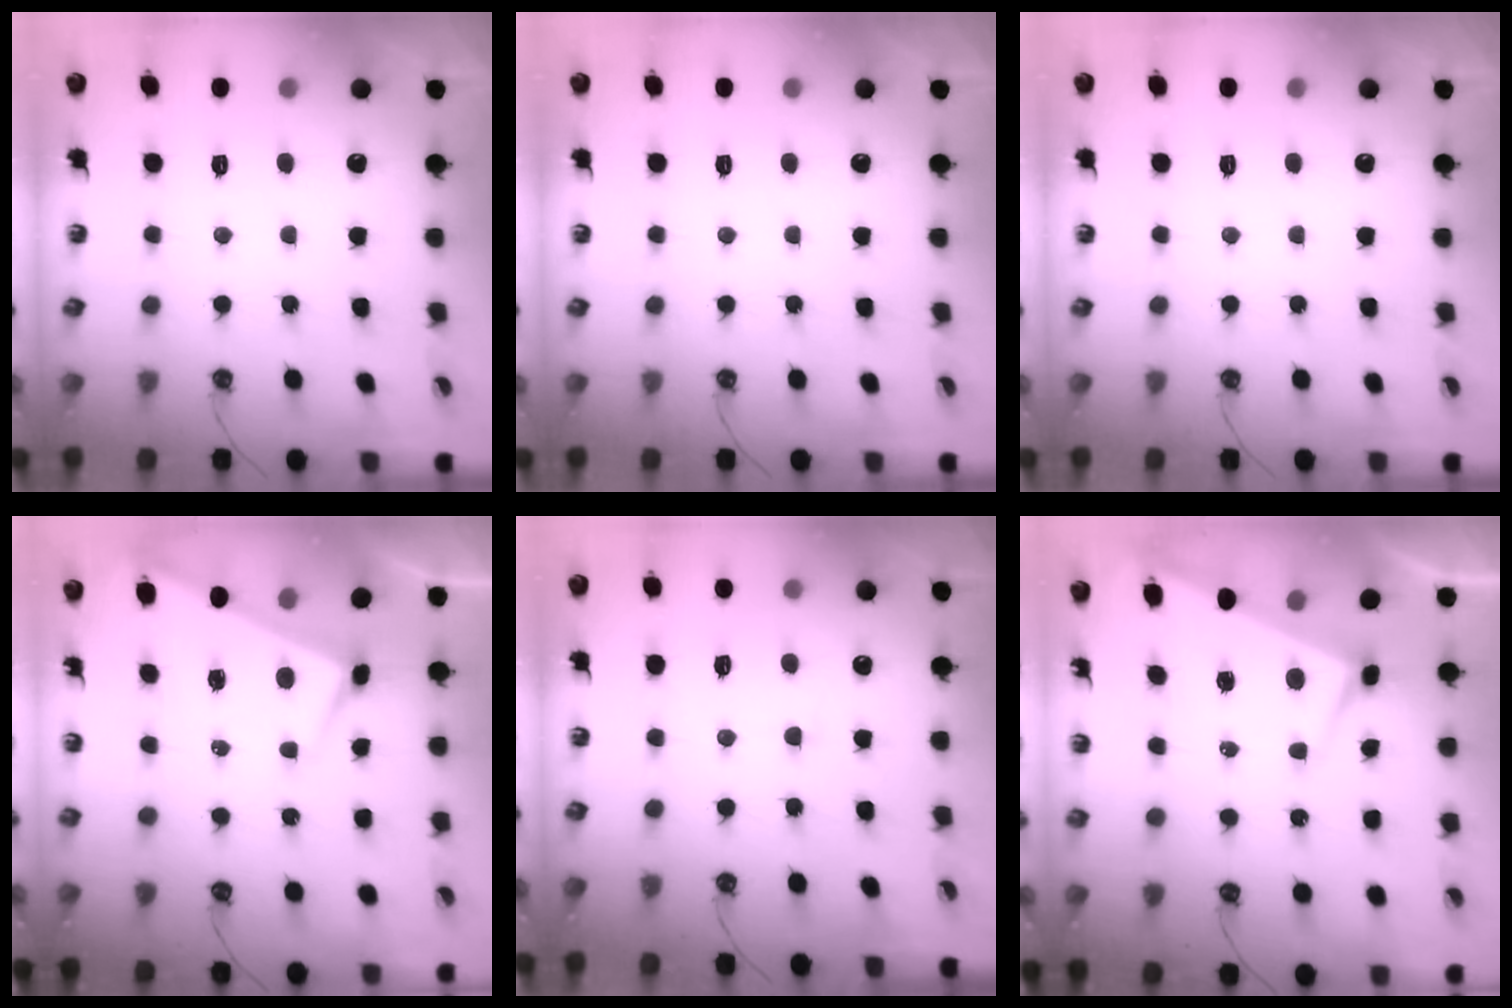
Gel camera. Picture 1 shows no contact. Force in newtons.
{"total": 0.0}
{"total": 0.0}
{"total": 1.9, "press": 1.9, "slide": 0.2}
{"total": 0.8, "press": 0.6, "slide": 0.6}
{"total": 3.0, "press": 2.9, "slide": 0.9}